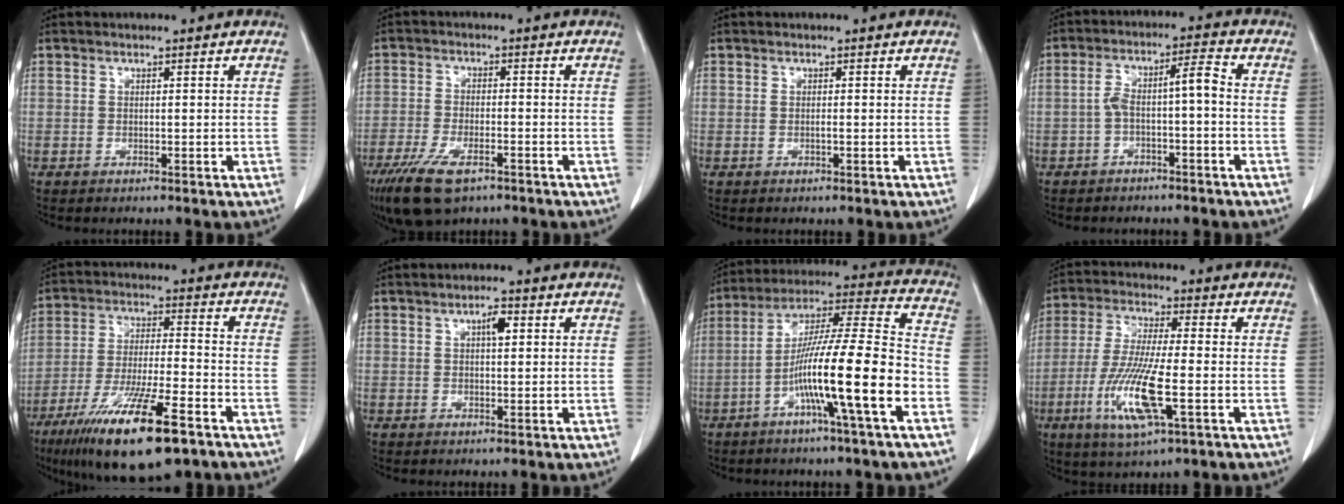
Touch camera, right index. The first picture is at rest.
{"total": 9.8, "force": [-6.4, 3.4, 6.6], "torque": [-0.125, -0.018, -0.110]}
{"total": 0.0}
{"total": 5.5, "force": [-1.3, 0.9, 5.3], "torque": [-0.100, 0.035, -0.017]}
{"total": 17.2, "force": [-10.6, 2.4, 13.3], "torque": [-0.241, -0.040, -0.186]}
{"total": 2.4, "force": [0.8, 0.8, 2.1], "torque": [-0.037, 0.004, 0.012]}
{"total": 17.0, "force": [-6.1, -0.4, 15.9], "torque": [-0.274, 0.006, -0.109]}
{"total": 12.3, "force": [-3.8, 1.5, 11.5], "torque": [-0.238, -0.019, -0.071]}